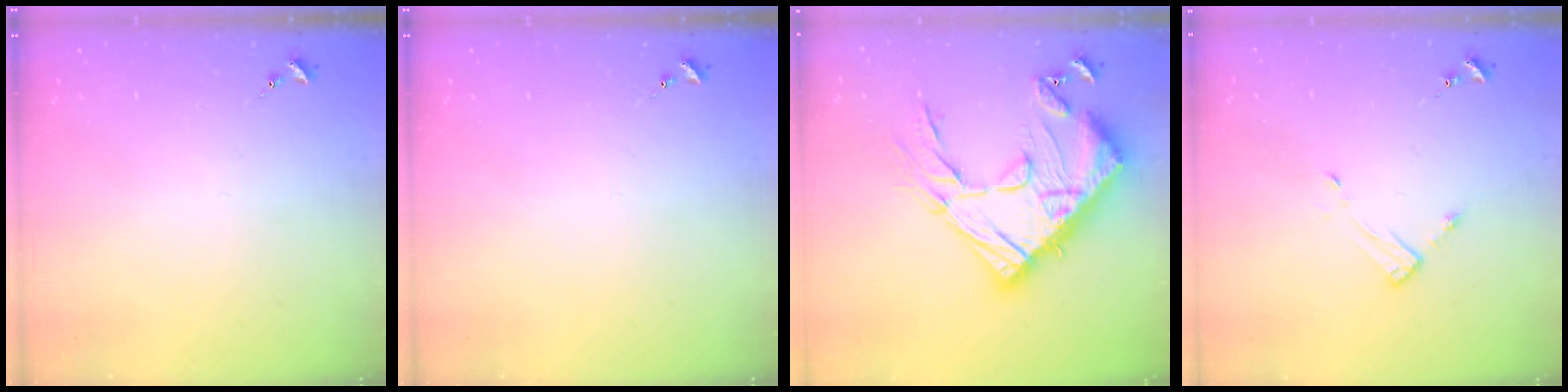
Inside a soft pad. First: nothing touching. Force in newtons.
{"total": 0.0}
{"total": 30.1, "press": 30.0, "slide": 2.9}
{"total": 3.3, "press": 3.2, "slide": 0.3}